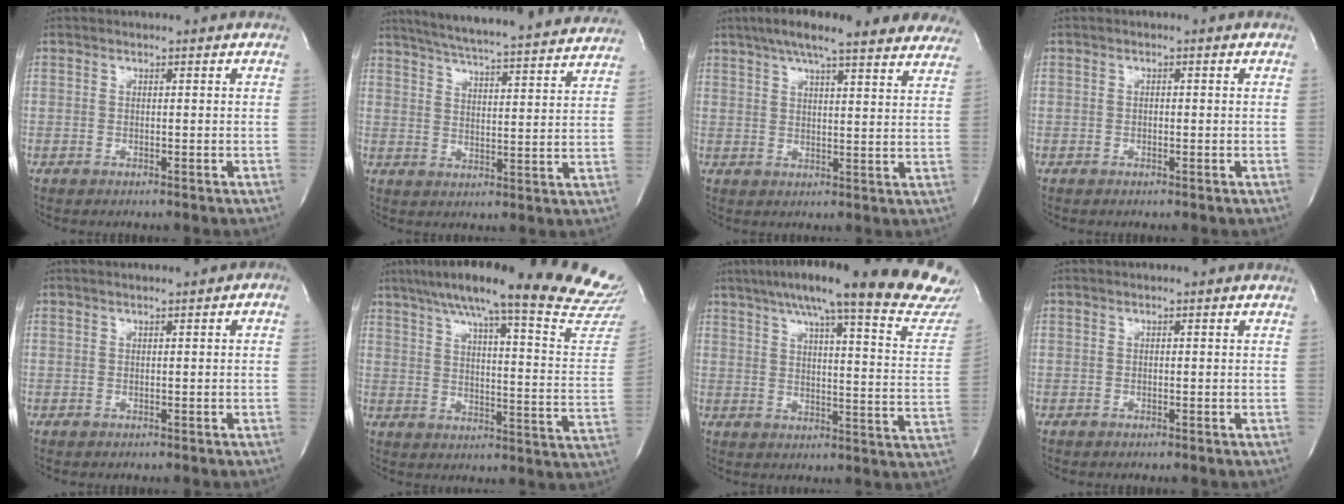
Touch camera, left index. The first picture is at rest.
{"total": 26.2, "force": [23.9, 1.4, 10.6], "torque": [-0.177, -0.027, 0.304]}
{"total": 21.2, "force": [17.3, 3.9, 11.7], "torque": [-0.175, 0.034, 0.213]}
{"total": 0.6, "force": [-0.1, 0.3, 0.4], "torque": [-0.008, 0.000, -0.003]}
{"total": 1.0, "force": [0.0, 0.4, 1.0], "torque": [-0.009, 0.006, -0.003]}
{"total": 29.9, "force": [26.5, 0.7, 13.9], "torque": [-0.193, -0.086, 0.324]}
{"total": 29.1, "force": [24.4, 1.6, 15.6], "torque": [-0.199, -0.055, 0.298]}
{"total": 0.0}